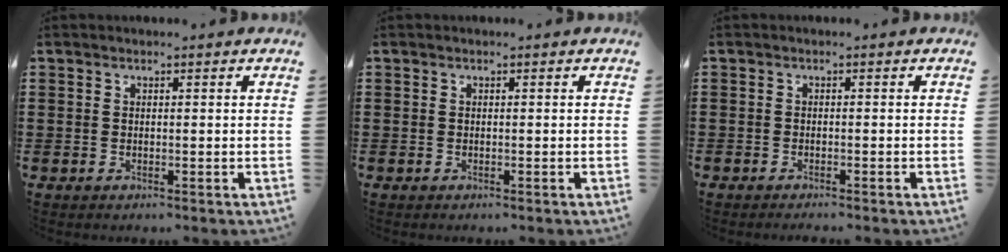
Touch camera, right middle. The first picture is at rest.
{"total": 0.0}
{"total": 0.8, "force": [-0.8, 0.0, 0.0], "torque": [-0.002, 0.001, -0.018]}